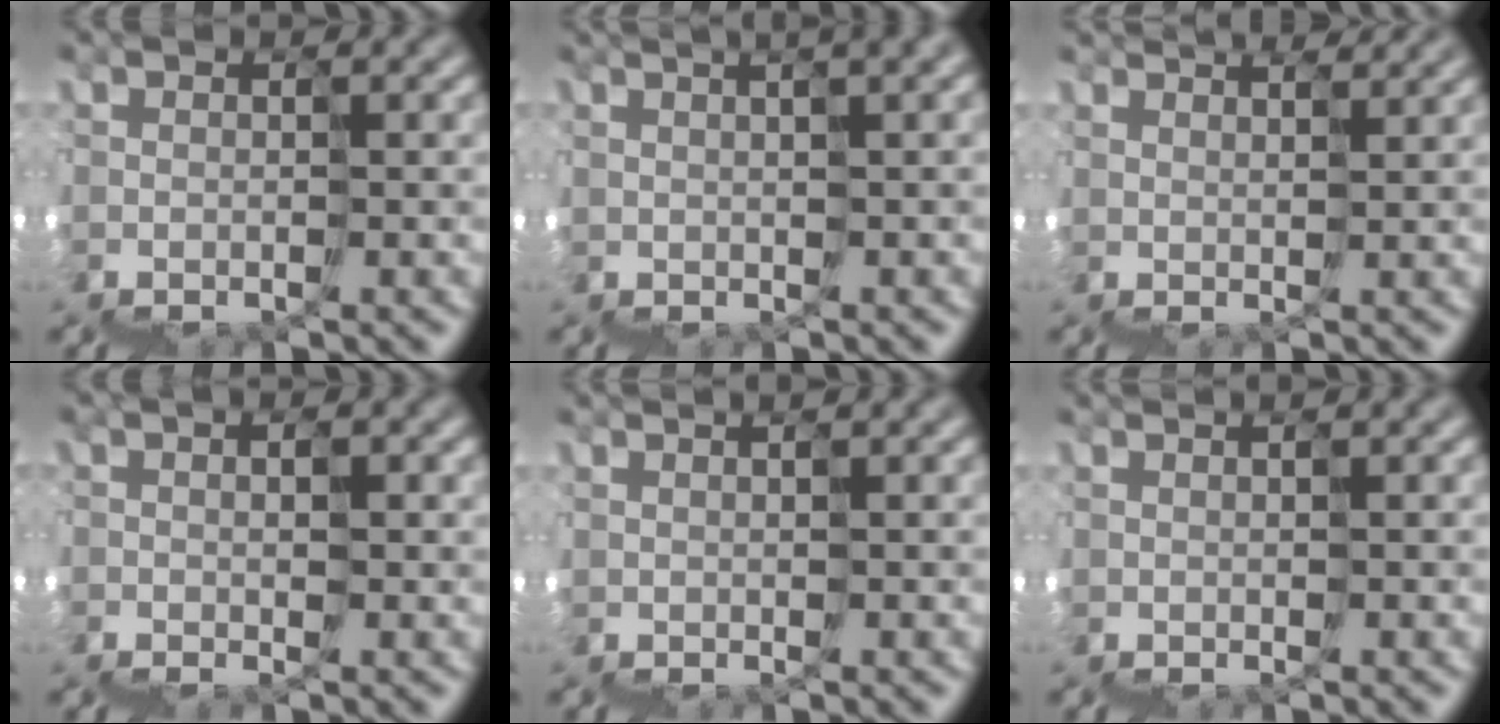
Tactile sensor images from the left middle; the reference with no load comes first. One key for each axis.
{"total": 5.5, "fx": 3.7, "fy": 1.3, "fz": 3.9, "tx": -0.035, "ty": 0.045, "tz": 0.070}
{"total": 5.2, "fx": 5.2, "fy": 0.5, "fz": 0.1, "tx": 0.002, "ty": 0.058, "tz": 0.081}
{"total": 2.5, "fx": 0.6, "fy": 1.6, "fz": 1.8, "tx": -0.024, "ty": 0.001, "tz": 0.014}
{"total": 1.4, "fx": 1.4, "fy": -0.2, "fz": -0.4, "tx": 0.021, "ty": 0.024, "tz": 0.030}
{"total": 1.1, "fx": 1.1, "fy": 0.0, "fz": -0.1, "tx": 0.017, "ty": 0.019, "tz": 0.024}